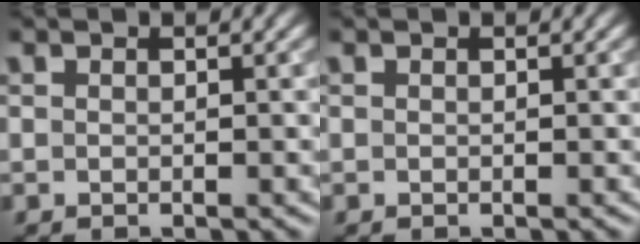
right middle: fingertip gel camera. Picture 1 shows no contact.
{"total": 0.0}